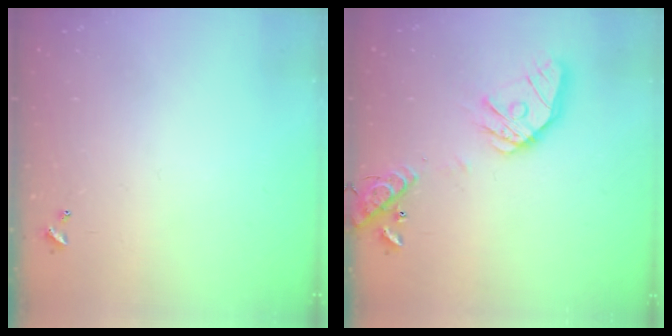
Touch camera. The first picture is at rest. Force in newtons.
{"total": 17.6, "press": 17.3, "slide": 2.8}